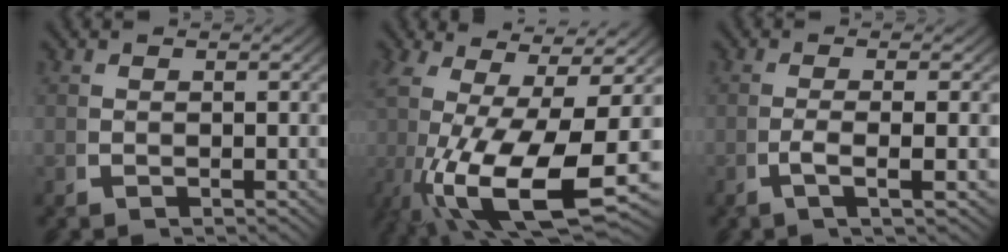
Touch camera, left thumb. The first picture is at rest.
{"total": 13.9, "force": [-2.0, 6.4, 12.2], "torque": [-0.246, -0.056, 0.004]}
{"total": 3.2, "force": [-0.4, 0.0, 3.1], "torque": [-0.068, 0.000, -0.009]}